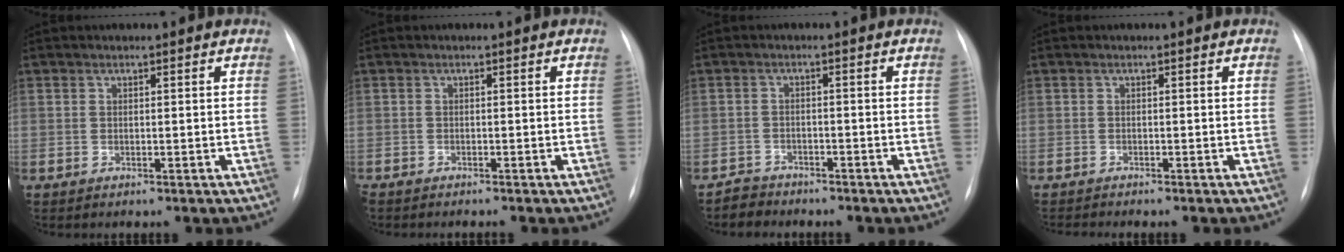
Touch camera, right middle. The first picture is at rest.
{"total": 1.8, "force": [-1.6, 0.2, 0.7], "torque": [-0.013, -0.004, -0.024]}
{"total": 2.6, "force": [-2.3, 0.9, -0.8], "torque": [0.012, -0.002, -0.043]}
{"total": 2.4, "force": [-2.2, -0.2, 1.0], "torque": [-0.005, -0.002, -0.029]}